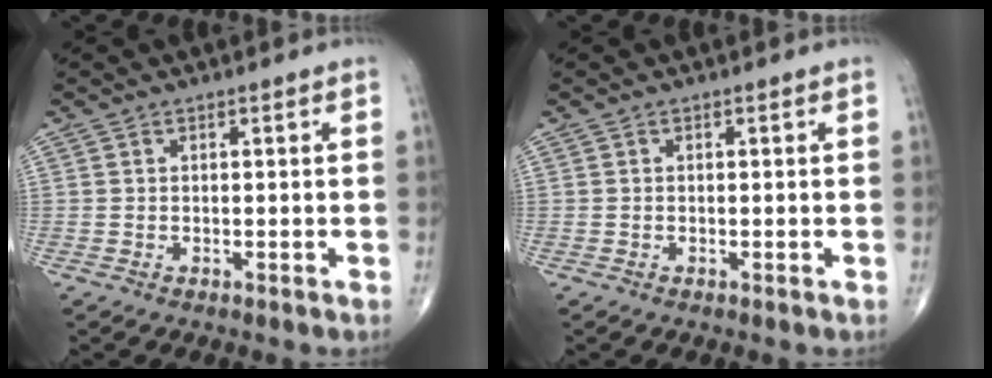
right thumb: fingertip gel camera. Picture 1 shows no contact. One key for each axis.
{"total": 0.0}